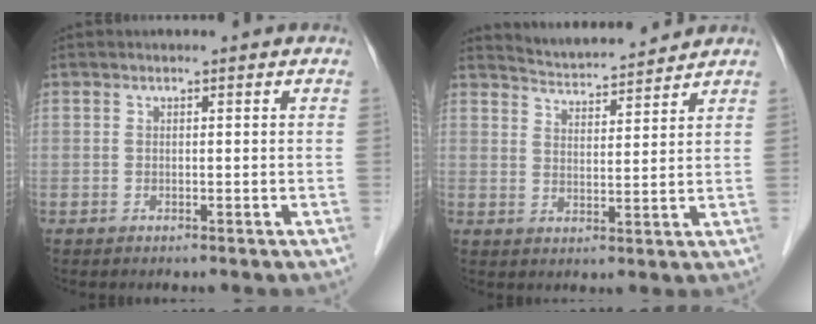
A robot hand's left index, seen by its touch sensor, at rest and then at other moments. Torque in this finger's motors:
{"motor_torque": [-0.01, -0.28, 0.00, 0.00]}